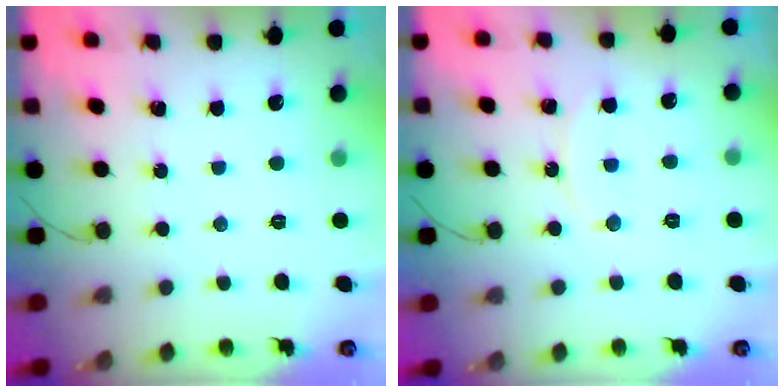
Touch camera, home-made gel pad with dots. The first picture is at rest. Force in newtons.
{"total": 7.6, "press": 7.6, "slide": 0.5}